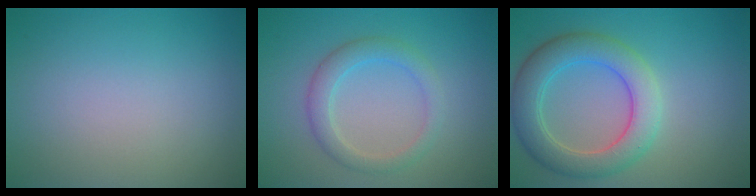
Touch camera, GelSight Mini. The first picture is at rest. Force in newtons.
{"total": 2.8, "press": 2.8, "slide": 0.1}
{"total": 5.8, "press": 5.8, "slide": 0.4}